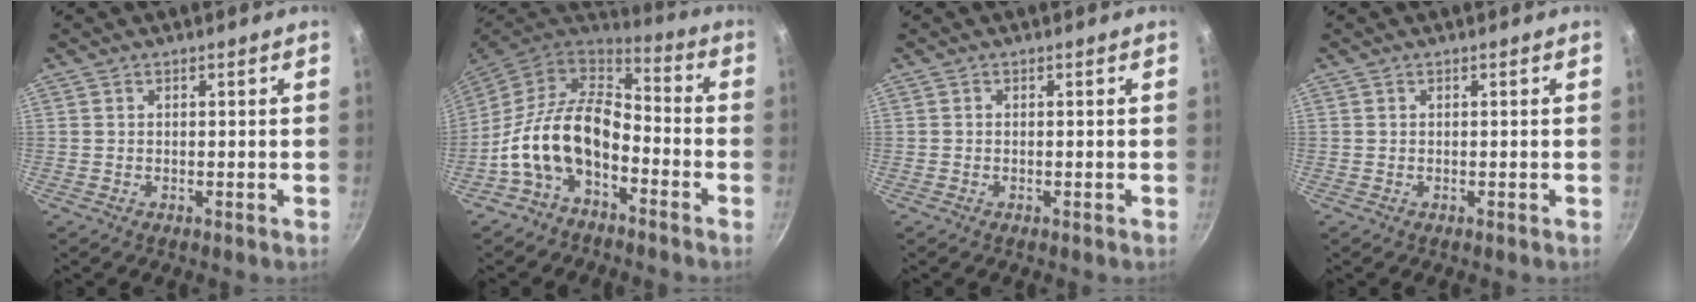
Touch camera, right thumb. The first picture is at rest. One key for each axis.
{"total": 15.4, "fx": -4.9, "fy": 9.2, "fz": 11.3, "tx": -0.192, "ty": 0.052, "tz": -0.107}
{"total": 0.0}
{"total": 0.0}